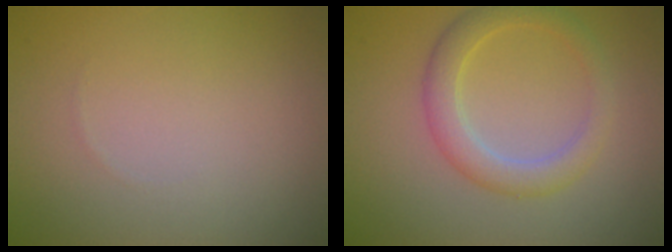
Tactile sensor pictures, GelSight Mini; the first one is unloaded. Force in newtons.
{"total": 3.0, "press": 3.0, "slide": 0.1}